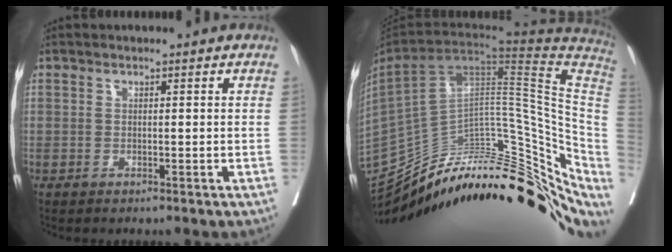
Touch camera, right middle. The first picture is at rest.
{"total": 36.4, "force": [-23.2, 12.9, 25.0], "torque": [-0.358, -0.001, -0.333]}